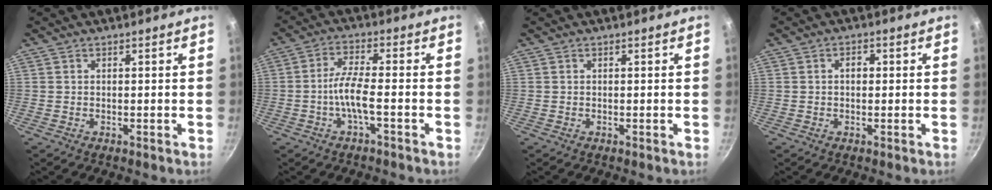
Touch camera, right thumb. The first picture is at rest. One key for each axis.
{"total": 5.8, "fx": -1.8, "fy": 1.5, "fz": 5.3, "tx": -0.116, "ty": 0.024, "tz": -0.036}
{"total": 0.0}
{"total": 1.9, "fx": 0.1, "fy": 1.4, "fz": 1.4, "tx": -0.013, "ty": 0.007, "tz": -0.001}